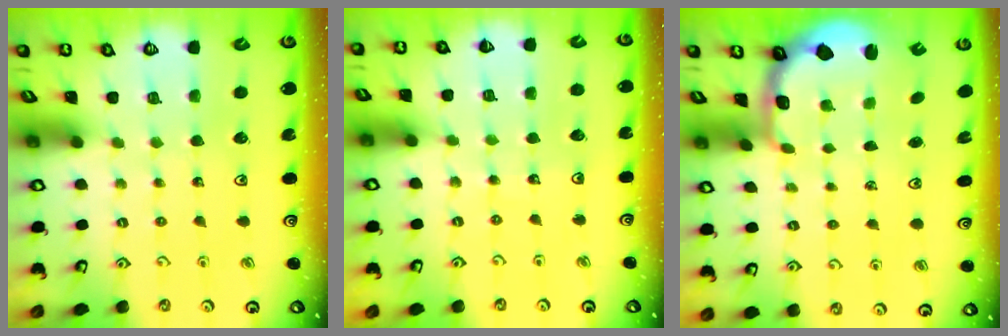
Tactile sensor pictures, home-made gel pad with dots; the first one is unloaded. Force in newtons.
{"total": 6.0, "press": 5.8, "slide": 1.7}
{"total": 2.5, "press": 1.3, "slide": 2.1}